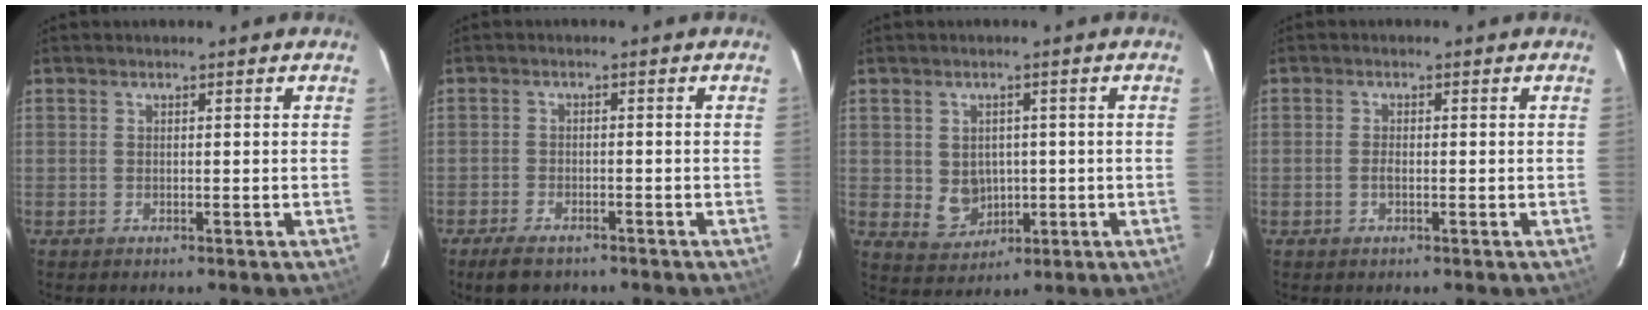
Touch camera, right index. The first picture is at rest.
{"total": 5.5, "force": [-4.2, 2.5, 2.5], "torque": [-0.065, -0.005, -0.069]}
{"total": 5.7, "force": [-0.3, 5.2, 2.4], "torque": [-0.052, 0.004, 0.015]}
{"total": 1.5, "force": [-0.5, 0.7, 1.3], "torque": [-0.027, 0.002, -0.010]}